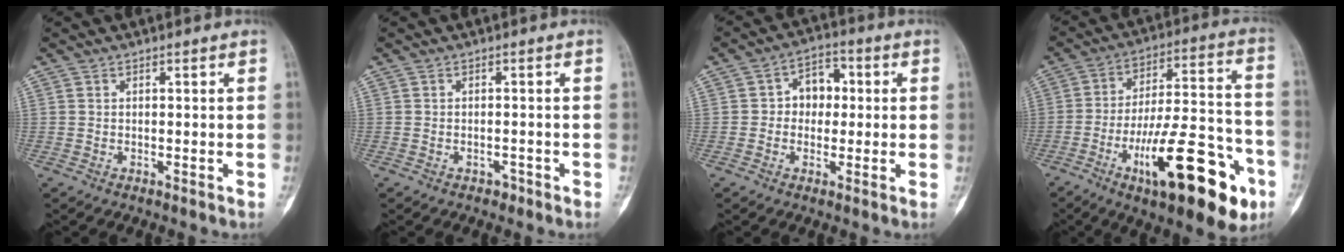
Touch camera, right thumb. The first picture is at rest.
{"total": 1.2, "force": [-0.9, 0.8, 0.4], "torque": [-0.006, 0.004, -0.013]}
{"total": 6.8, "force": [0.5, 5.3, 4.2], "torque": [-0.029, 0.017, -0.001]}
{"total": 25.8, "force": [-11.5, 8.5, 21.5], "torque": [-0.296, 0.058, -0.167]}